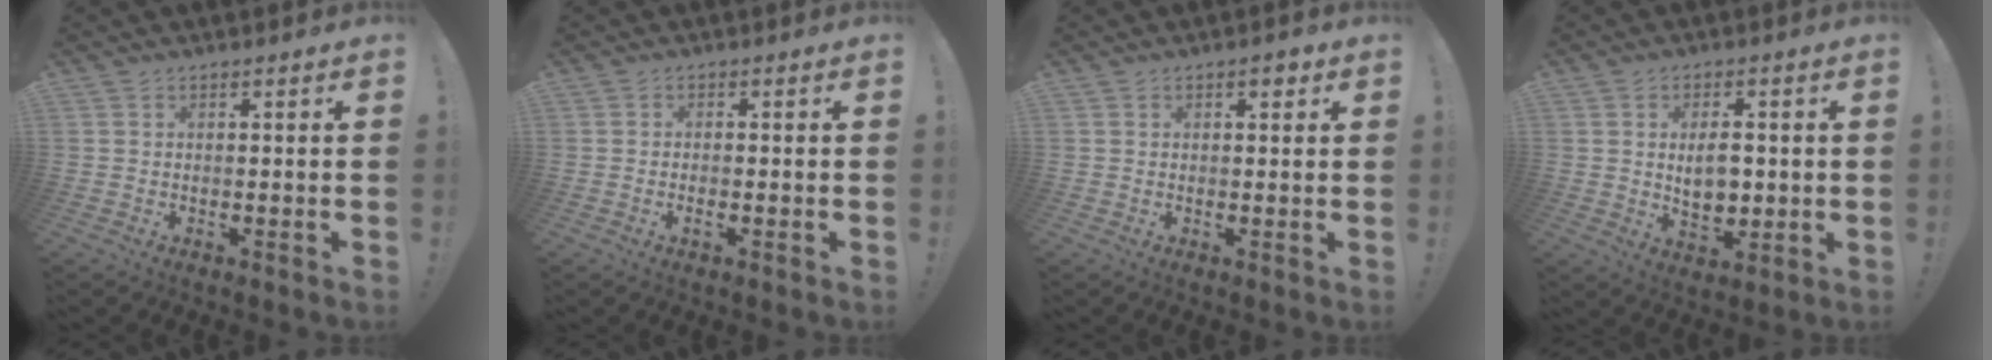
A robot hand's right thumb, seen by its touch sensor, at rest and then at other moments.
{"total": 1.2, "force": [-0.8, 0.3, 0.8], "torque": [-0.011, -0.001, -0.013]}
{"total": 2.4, "force": [1.3, 1.0, 1.7], "torque": [-0.015, -0.004, 0.018]}
{"total": 7.6, "force": [0.5, 4.9, 5.7], "torque": [-0.079, -0.002, 0.009]}